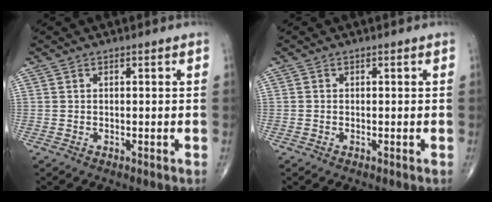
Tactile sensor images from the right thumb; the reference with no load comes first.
{"total": 0.0}